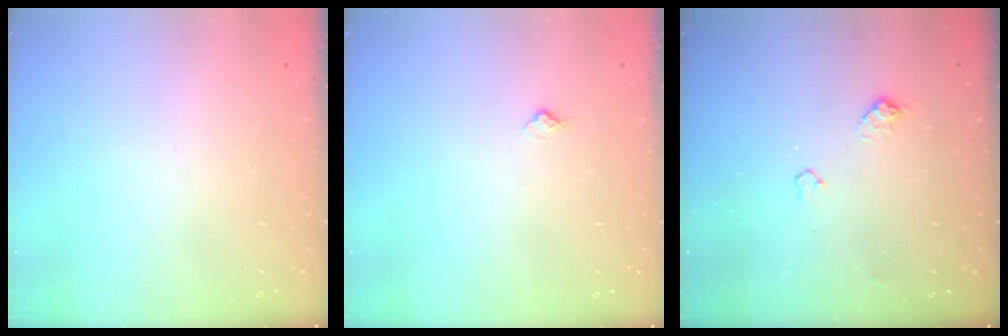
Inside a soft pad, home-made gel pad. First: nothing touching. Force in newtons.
{"total": 3.3, "press": 3.3, "slide": 0.2}
{"total": 6.6, "press": 6.5, "slide": 0.9}